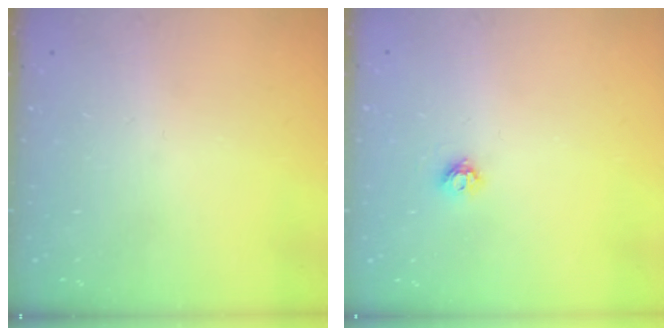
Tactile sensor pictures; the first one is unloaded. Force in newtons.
{"total": 4.3, "press": 4.3, "slide": 0.6}